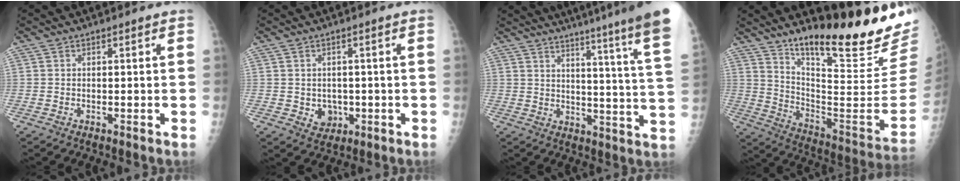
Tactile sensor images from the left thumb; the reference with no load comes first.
{"total": 4.1, "force": [-0.7, 3.5, 2.1], "torque": [-0.008, 0.003, -0.001]}
{"total": 23.9, "force": [18.8, -0.4, 14.9], "torque": [-0.188, -0.115, 0.231]}
{"total": 25.1, "force": [19.5, 2.9, 15.5], "torque": [-0.211, -0.151, 0.291]}